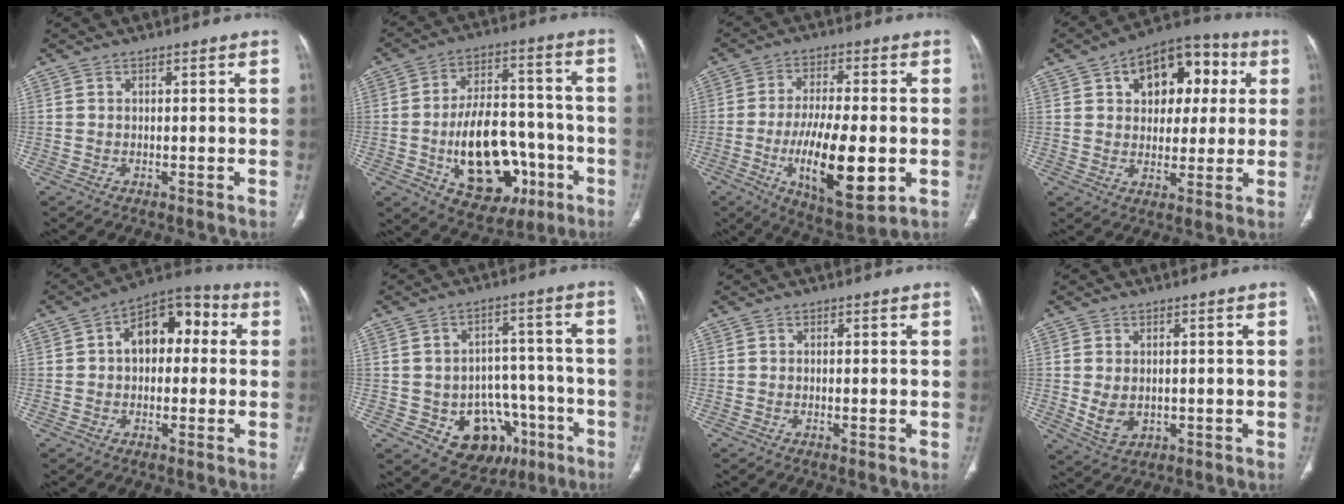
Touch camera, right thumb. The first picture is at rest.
{"total": 20.5, "force": [-6.2, 12.5, 15.1], "torque": [-0.201, 0.044, -0.076]}
{"total": 17.4, "force": [-4.2, 6.2, 15.8], "torque": [-0.259, -0.010, -0.060]}
{"total": 15.7, "force": [4.9, 10.1, 11.0], "torque": [-0.105, 0.016, 0.070]}
{"total": 11.9, "force": [1.7, 7.6, 9.0], "torque": [-0.100, 0.038, 0.012]}
{"total": 15.0, "force": [-6.2, 11.0, 8.0], "torque": [-0.069, 0.044, -0.073]}
{"total": 0.6, "force": [-0.2, 0.1, 0.6], "torque": [-0.014, -0.002, -0.004]}
{"total": 4.9, "force": [-0.2, 3.6, 3.3], "torque": [-0.054, -0.006, 0.010]}